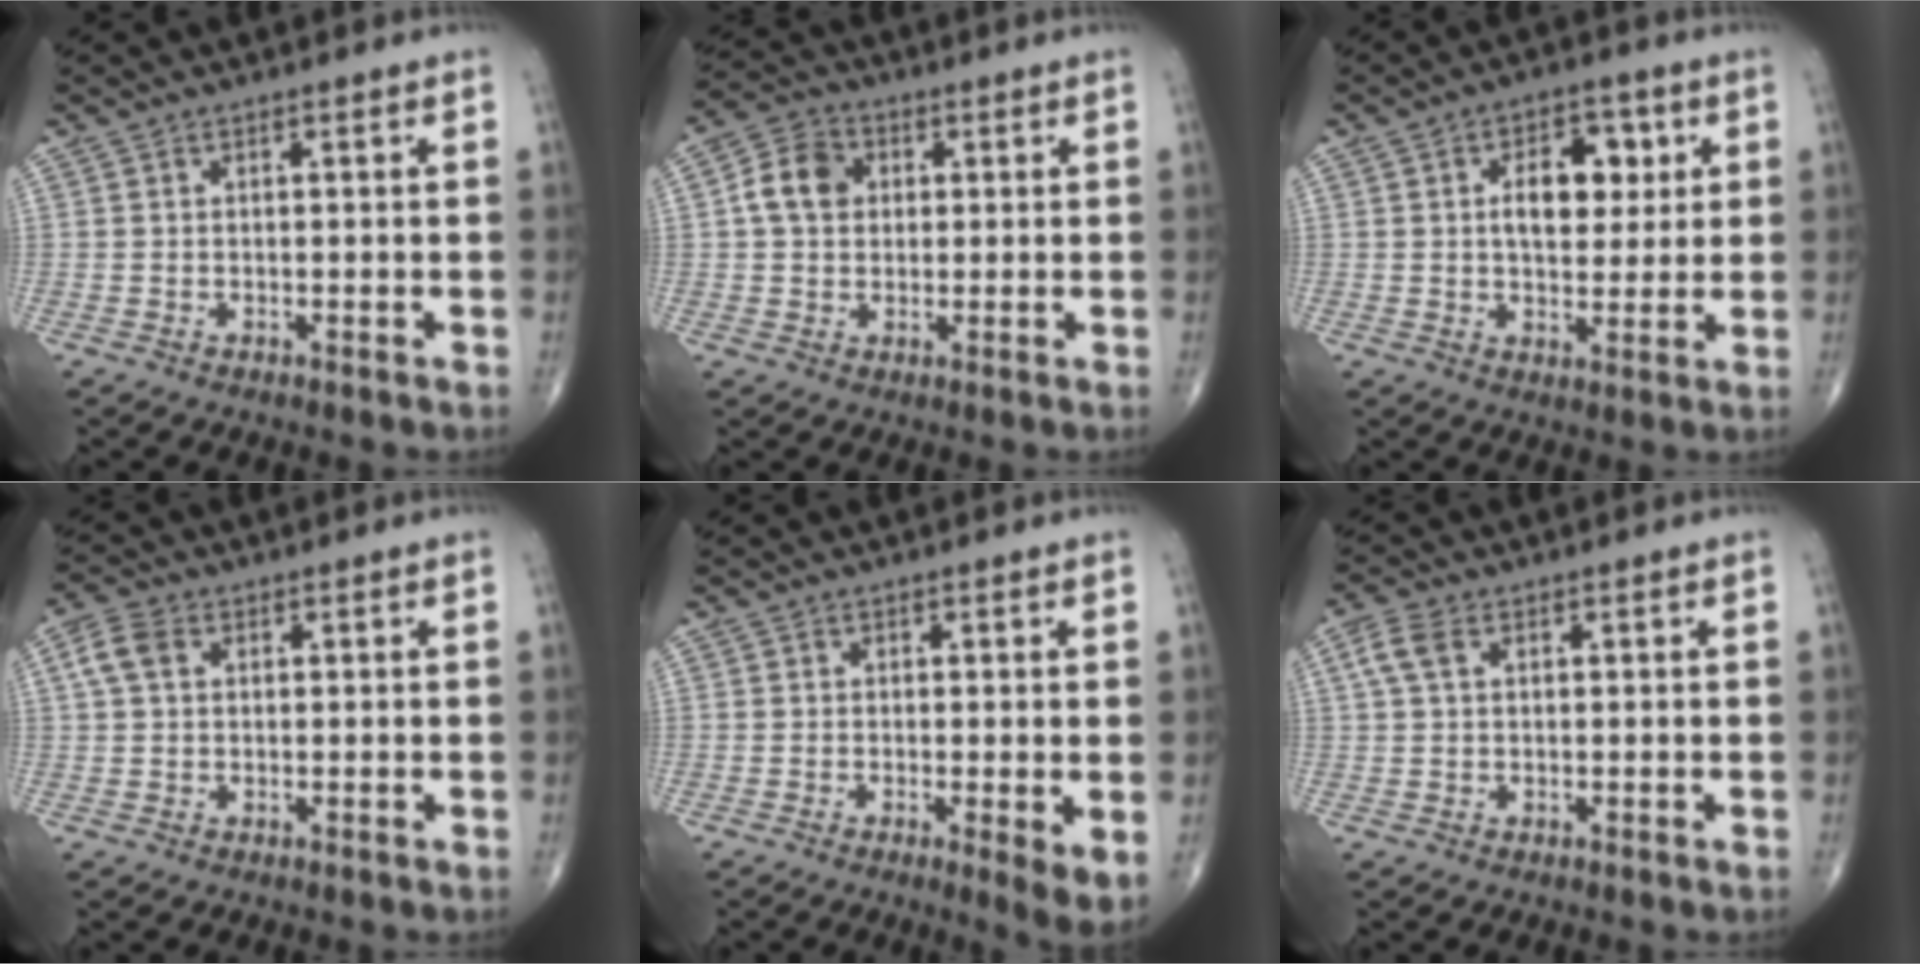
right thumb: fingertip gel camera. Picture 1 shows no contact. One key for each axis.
{"total": 7.4, "fx": 1.2, "fy": 6.0, "fz": 4.3, "tx": -0.067, "ty": 0.011, "tz": 0.013}
{"total": 9.6, "fx": 2.2, "fy": 5.8, "fz": 7.4, "tx": -0.074, "ty": -0.002, "tz": 0.034}
{"total": 4.3, "fx": 1.1, "fy": 3.1, "fz": 2.8, "tx": -0.064, "ty": 0.012, "tz": 0.019}
{"total": 4.2, "fx": -0.4, "fy": 0.9, "fz": 4.1, "tx": -0.069, "ty": -0.016, "tz": -0.011}
{"total": 3.8, "fx": 1.2, "fy": 2.3, "fz": 2.7, "tx": -0.070, "ty": 0.014, "tz": 0.023}